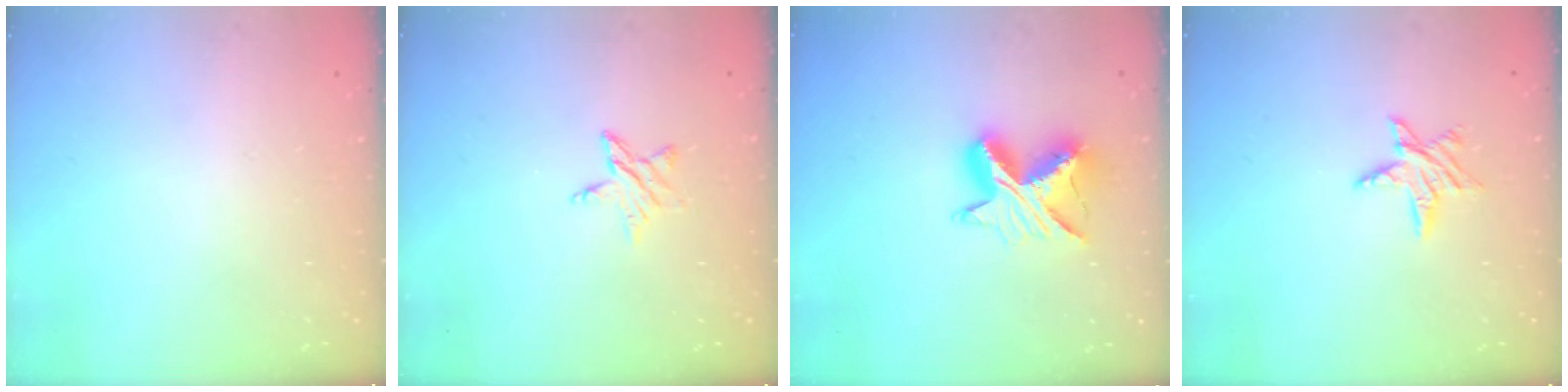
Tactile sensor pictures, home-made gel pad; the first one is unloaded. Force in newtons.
{"total": 5.5, "press": 5.4, "slide": 0.5}
{"total": 10.2, "press": 10.2, "slide": 0.5}
{"total": 6.3, "press": 6.3, "slide": 0.3}